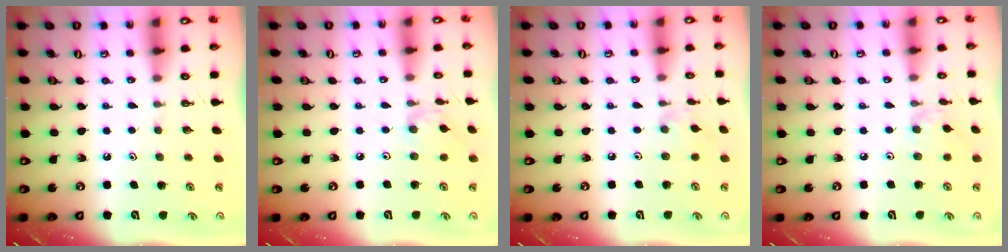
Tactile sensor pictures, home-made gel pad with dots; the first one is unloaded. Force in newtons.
{"total": 2.7, "press": 2.6, "slide": 0.3}
{"total": 3.4, "press": 3.3, "slide": 0.7}
{"total": 2.8, "press": 2.7, "slide": 0.6}